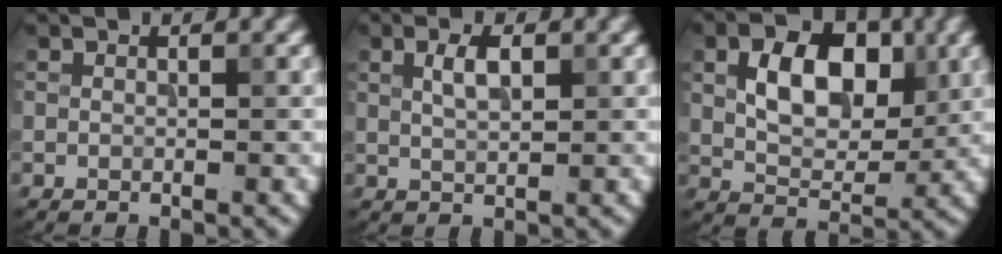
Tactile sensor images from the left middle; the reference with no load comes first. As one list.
[{"total": 2.2, "force": [0.8, 0.9, 1.8], "torque": [-0.038, 0.002, 0.017]}, {"total": 6.5, "force": [1.6, 4.1, 4.8], "torque": [-0.078, 0.000, 0.023]}]